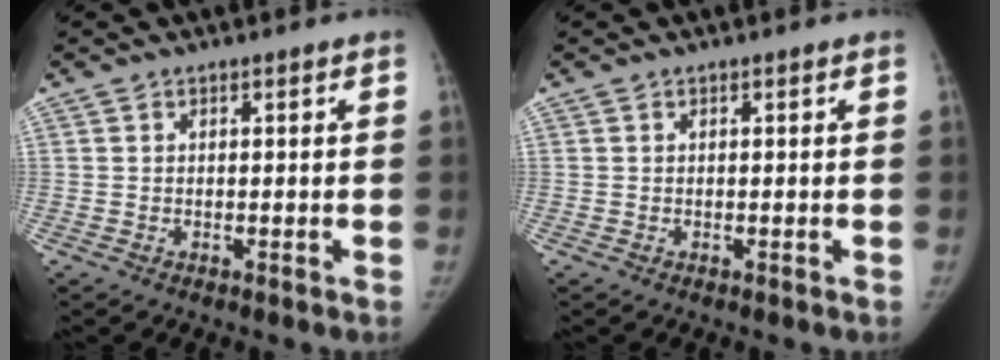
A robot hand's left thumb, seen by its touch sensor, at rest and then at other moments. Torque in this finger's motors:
{"motor_torque": [0.00, 0.00, 0.03, -0.03, 0.00]}